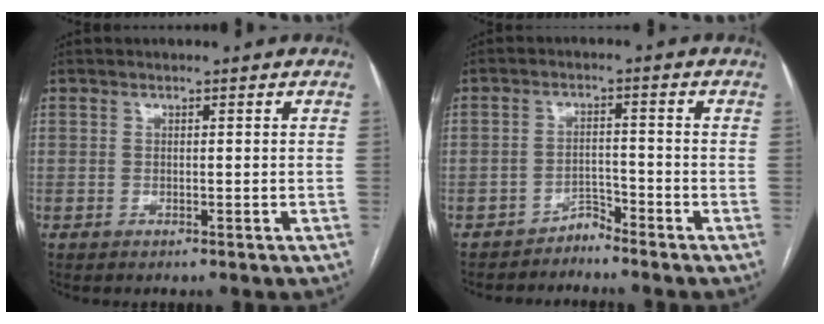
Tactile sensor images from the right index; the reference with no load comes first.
{"total": 2.3, "force": [-2.3, 0.3, -0.2], "torque": [0.015, -0.005, -0.039]}